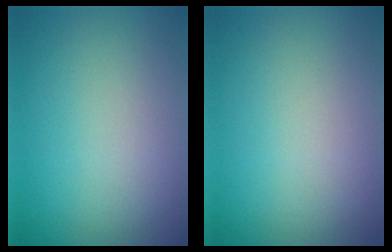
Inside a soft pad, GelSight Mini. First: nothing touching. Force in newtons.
{"total": 0.0}